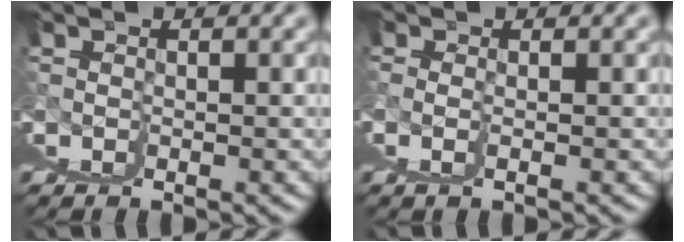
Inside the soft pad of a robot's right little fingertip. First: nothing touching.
{"total": 0.0}